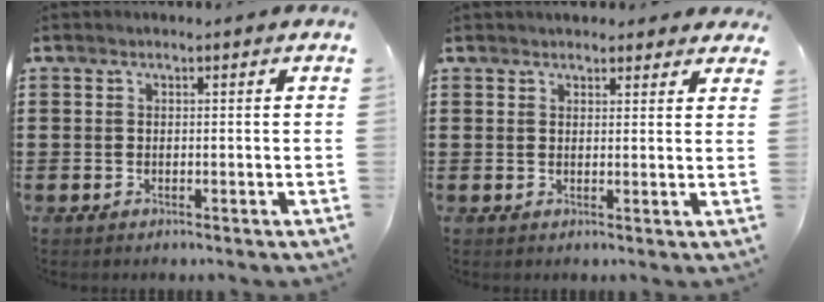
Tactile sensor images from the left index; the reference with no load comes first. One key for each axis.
{"total": 2.2, "fx": 2.1, "fy": 0.7, "fz": 0.2, "tx": -0.002, "ty": -0.002, "tz": 0.039}